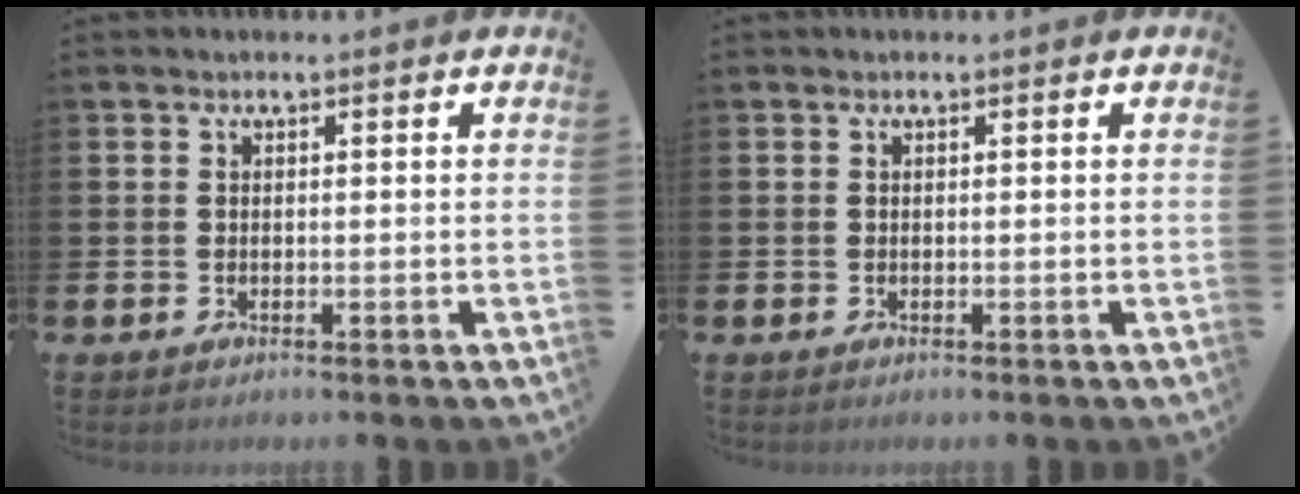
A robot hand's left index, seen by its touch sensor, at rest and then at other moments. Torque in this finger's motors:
{"motor_torque": [0.00, 0.00, 0.00, 0.00]}